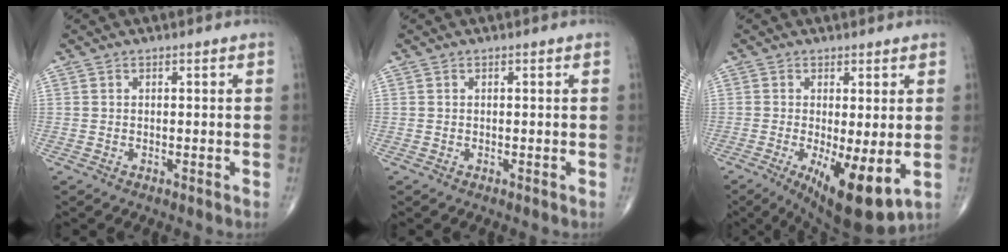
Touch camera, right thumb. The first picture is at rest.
{"total": 0.0}
{"total": 11.1, "force": [-2.5, 3.3, 10.3], "torque": [-0.159, -0.024, -0.028]}